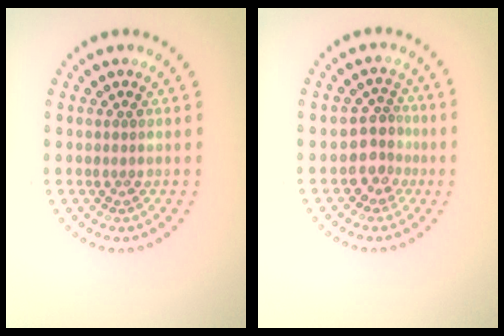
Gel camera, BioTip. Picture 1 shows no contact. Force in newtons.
{"total": 2.6, "press": 2.0, "slide": 1.6}